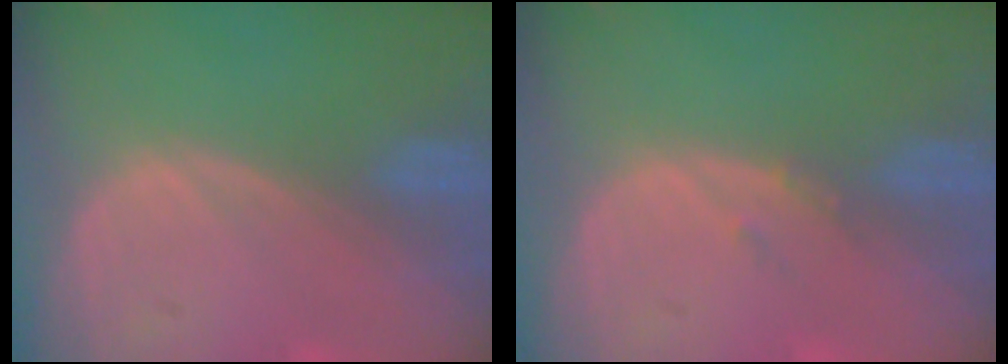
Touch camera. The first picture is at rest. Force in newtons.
{"total": 1.2, "press": 1.0, "slide": 0.6}